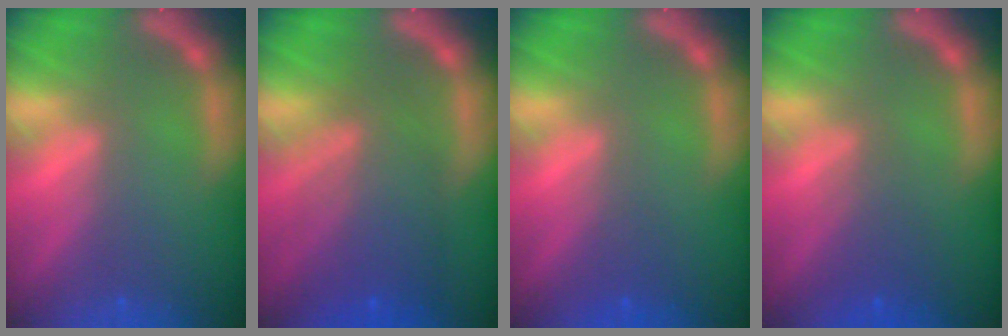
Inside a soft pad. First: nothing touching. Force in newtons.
{"total": 7.1}
{"total": 1.5}
{"total": 2.5}